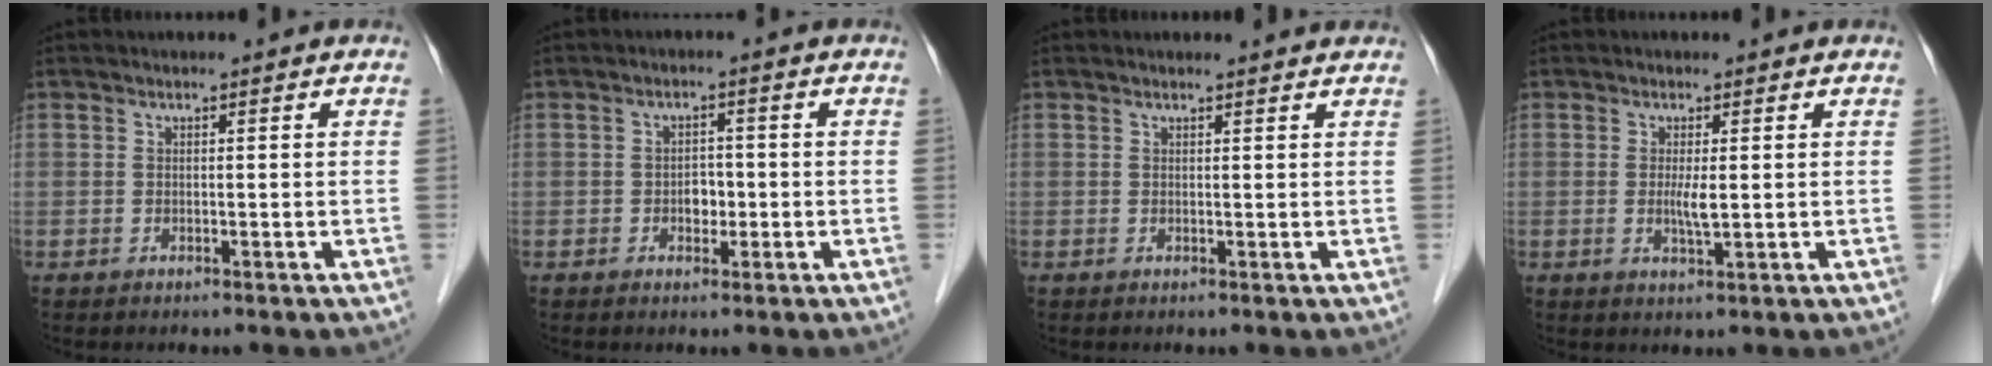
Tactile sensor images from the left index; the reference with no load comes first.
{"total": 2.5, "force": [-1.1, 1.6, 1.6], "torque": [-0.020, 0.001, -0.017]}
{"total": 1.9, "force": [1.9, 0.3, 0.2], "torque": [-0.011, -0.001, 0.014]}
{"total": 2.3, "force": [-0.3, 0.2, 2.3], "torque": [-0.048, -0.011, -0.004]}